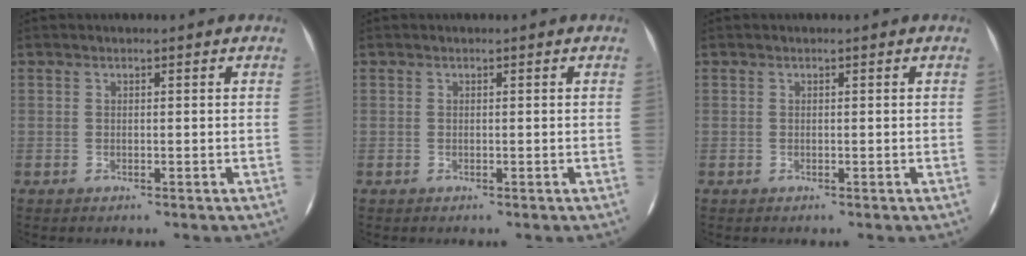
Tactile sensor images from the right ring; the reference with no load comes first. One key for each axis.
{"total": 0.0}
{"total": 0.0}